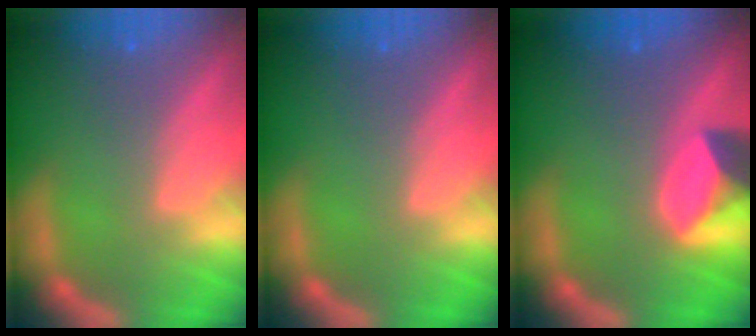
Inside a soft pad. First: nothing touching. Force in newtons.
{"total": 0.0}
{"total": 5.4}